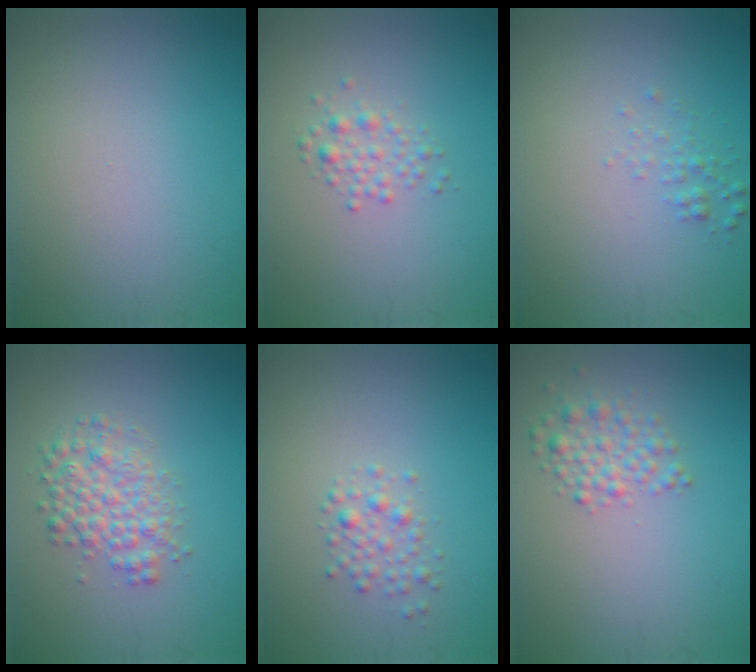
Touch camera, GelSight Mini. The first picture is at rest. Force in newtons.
{"total": 1.6, "press": 1.6, "slide": 0.0}
{"total": 1.1, "press": 1.1, "slide": 0.0}
{"total": 3.3, "press": 3.3, "slide": 0.1}
{"total": 1.6, "press": 1.6, "slide": 0.1}
{"total": 2.3, "press": 2.3, "slide": 0.1}